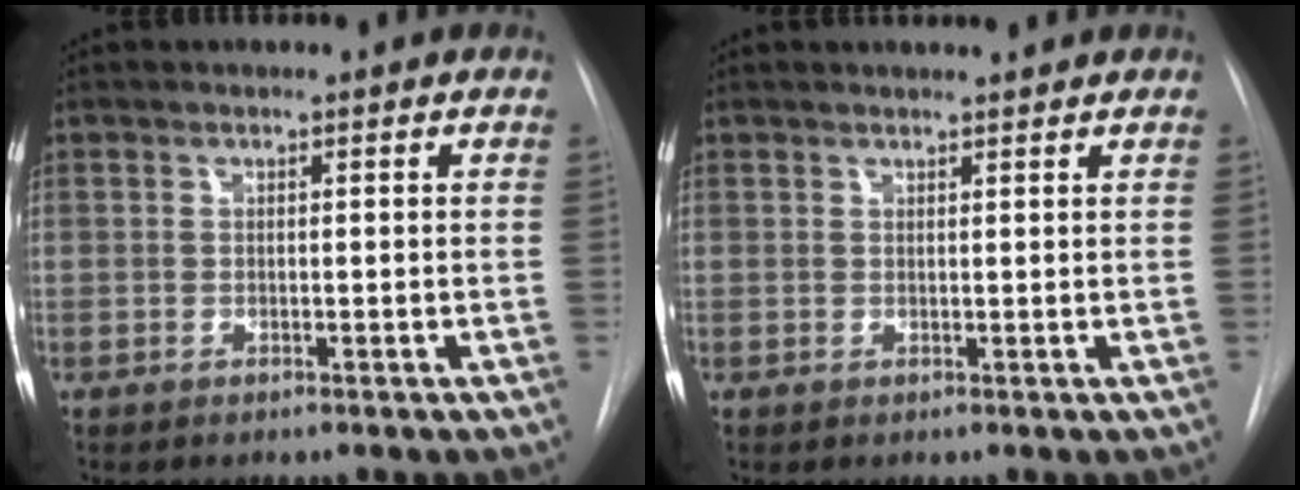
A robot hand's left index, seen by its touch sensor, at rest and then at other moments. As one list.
[{"total": 3.1, "force": [3.0, 0.1, 0.8], "torque": [-0.014, 0.012, 0.038]}]